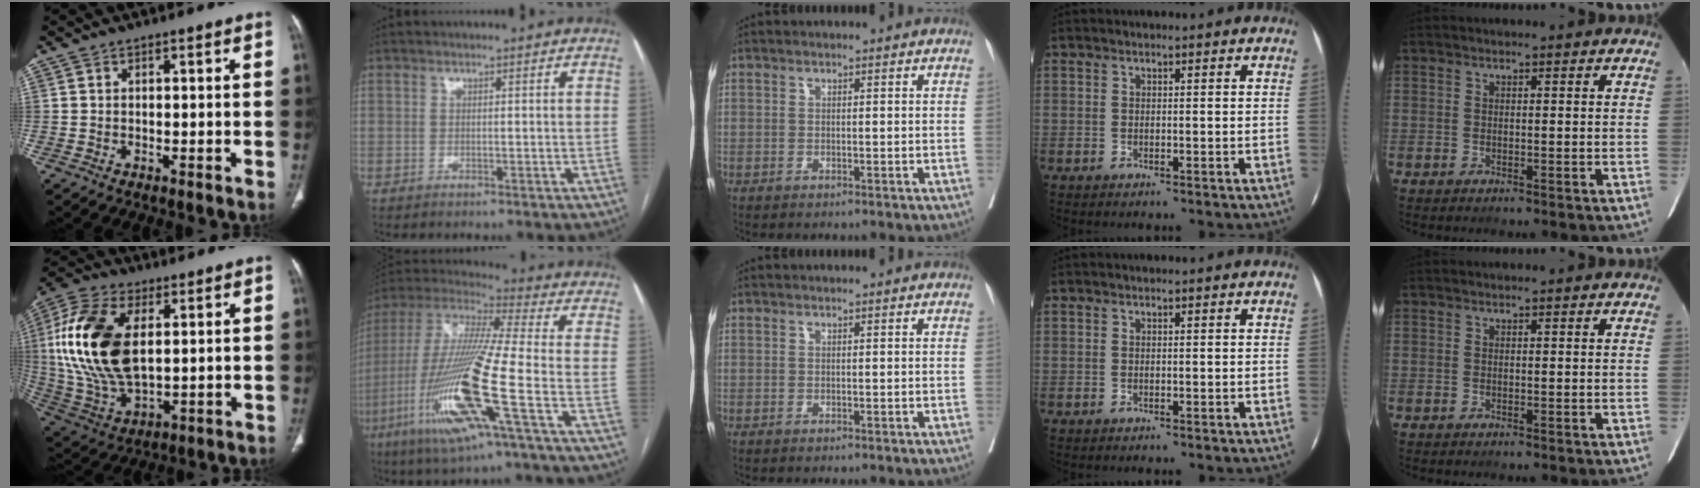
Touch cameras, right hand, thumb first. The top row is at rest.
{"thumb": {"total": 20.8, "force": [3.6, 11.4, 17.1], "torque": [-0.362, -0.009, 0.071]}, "index": {"total": 20.2, "force": [-6.9, 0.8, 18.9], "torque": [-0.418, -0.023, -0.137]}}